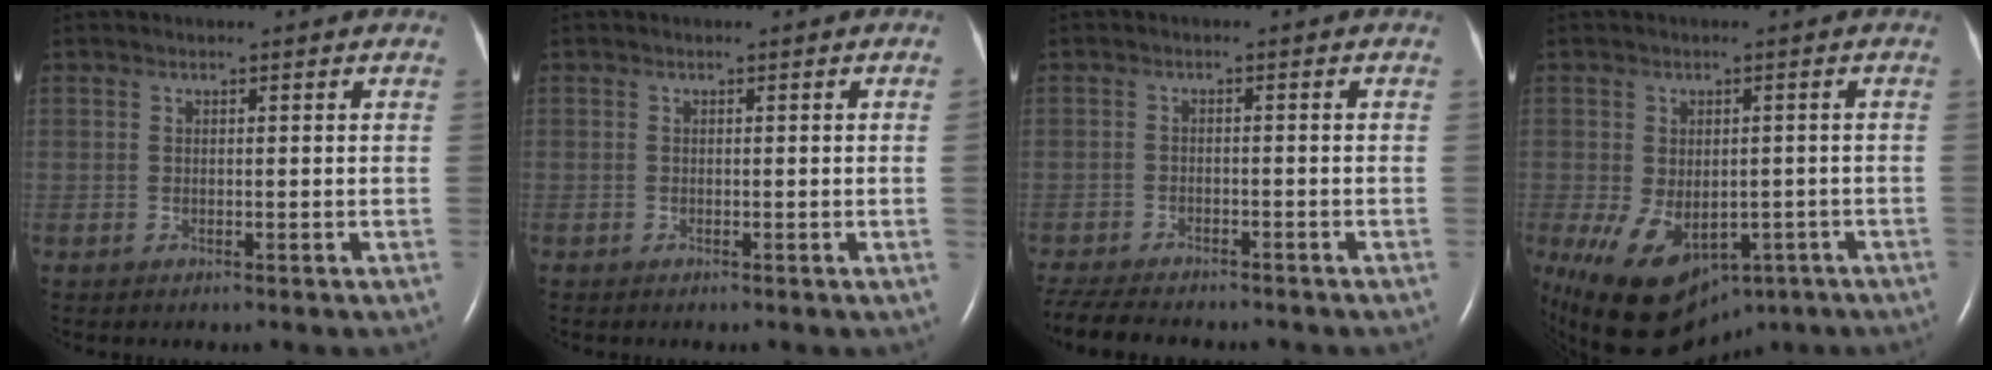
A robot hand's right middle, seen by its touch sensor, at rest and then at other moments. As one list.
[{"total": 0.9, "force": [0.0, -0.5, 0.8], "torque": [-0.007, -0.001, -0.001]}, {"total": 9.2, "force": [-8.1, 2.3, 3.8], "torque": [-0.071, -0.013, -0.123]}, {"total": 11.8, "force": [-6.2, 7.7, 6.5], "torque": [-0.119, -0.008, -0.079]}]